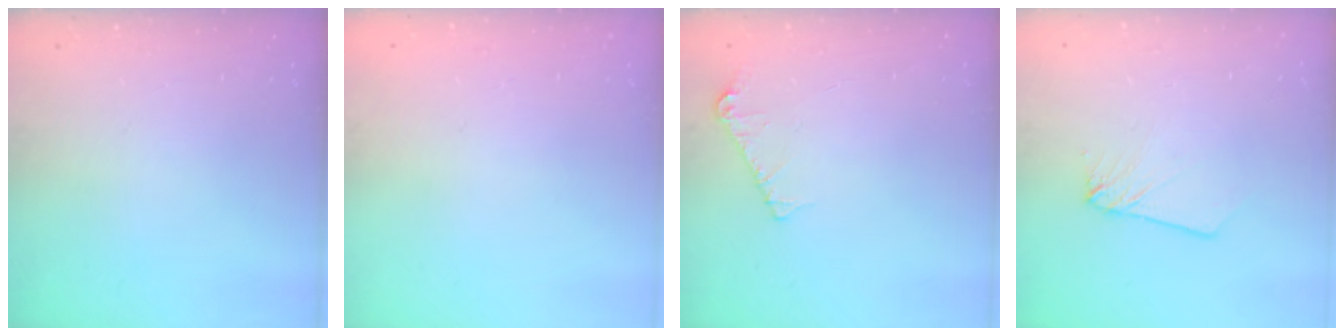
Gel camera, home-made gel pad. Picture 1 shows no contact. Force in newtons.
{"total": 0.0}
{"total": 6.8, "press": 6.7, "slide": 1.0}
{"total": 2.7, "press": 2.7, "slide": 0.2}